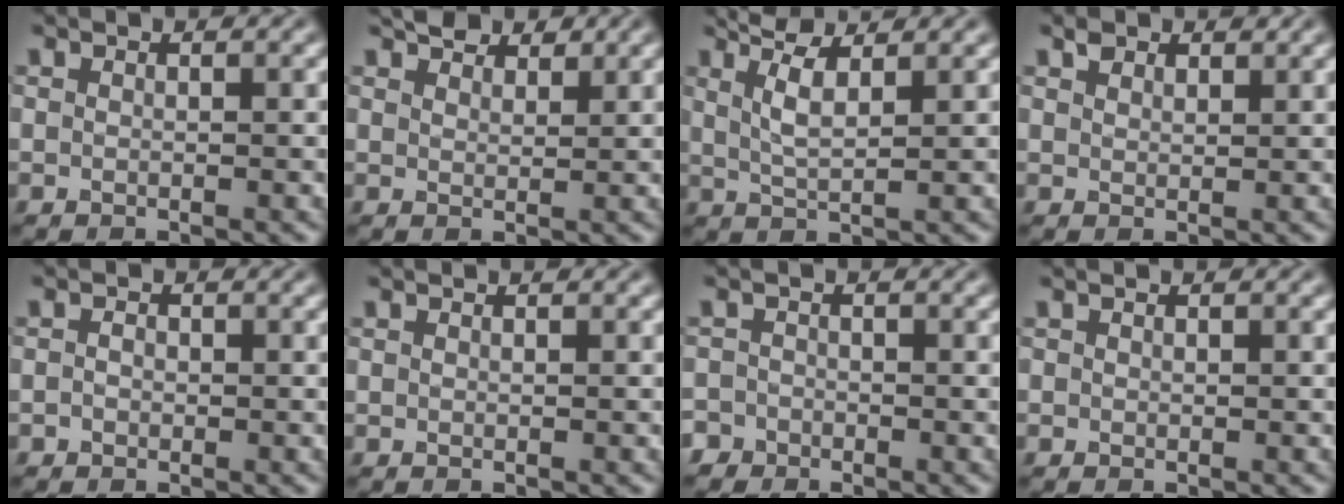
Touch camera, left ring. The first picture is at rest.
{"total": 2.7, "force": [2.4, 1.0, 0.8], "torque": [-0.012, 0.007, 0.039]}
{"total": 4.0, "force": [2.5, 0.9, 2.9], "torque": [-0.056, 0.013, 0.044]}
{"total": 1.5, "force": [1.2, 0.7, 0.4], "torque": [-0.008, 0.002, 0.023]}
{"total": 0.8, "force": [-0.2, 0.7, 0.3], "torque": [-0.004, -0.004, -0.007]}
{"total": 0.0}
{"total": 1.9, "force": [-1.4, 1.3, -0.1], "torque": [0.014, 0.003, -0.028]}
{"total": 0.0}